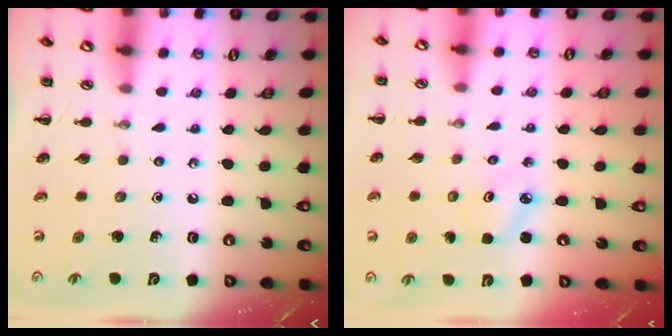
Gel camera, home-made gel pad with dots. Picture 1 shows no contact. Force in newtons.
{"total": 2.5, "press": 2.4, "slide": 0.5}